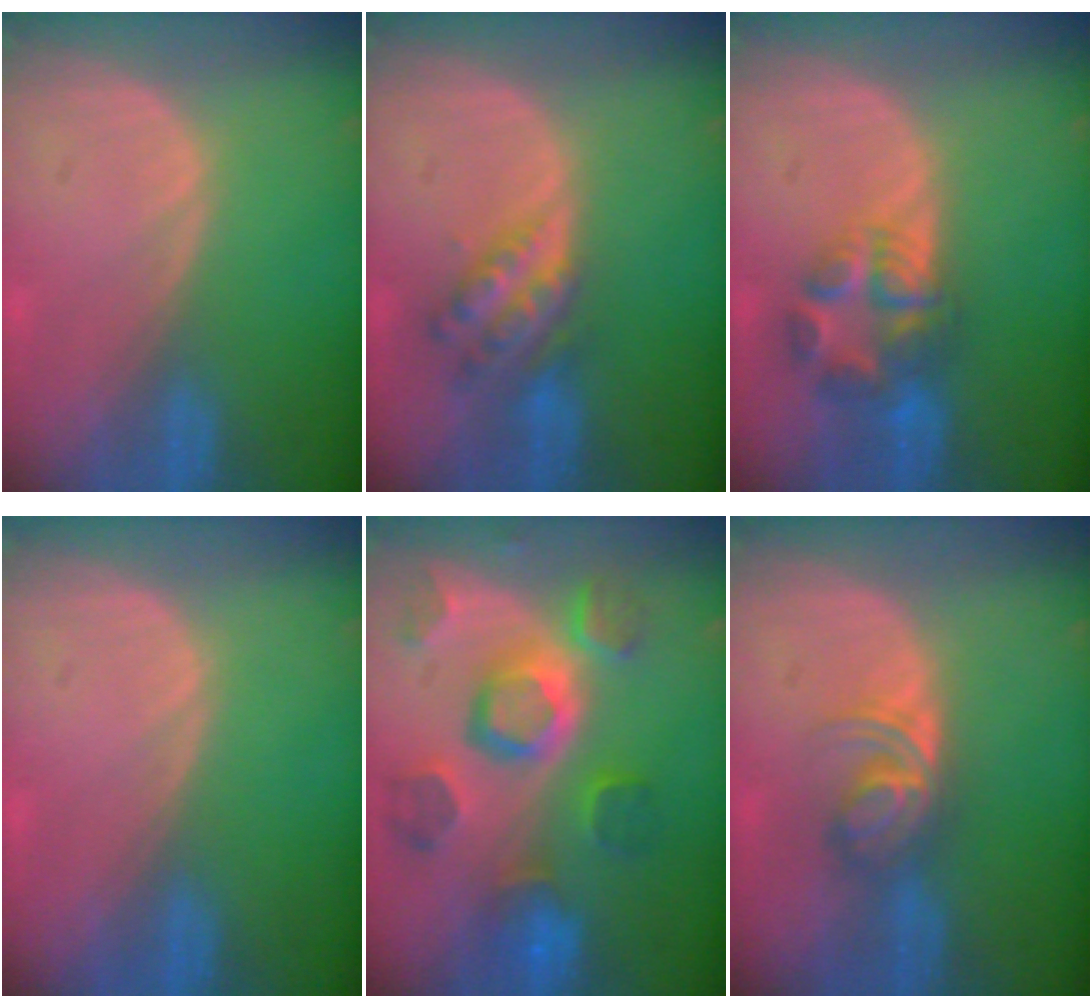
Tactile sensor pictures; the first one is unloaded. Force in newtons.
{"total": 6.1, "press": 5.4, "slide": 3.0}
{"total": 6.7, "press": 6.4, "slide": 1.8}
{"total": 0.0}
{"total": 11.2, "press": 9.9, "slide": 5.3}
{"total": 5.7, "press": 4.9, "slide": 2.9}